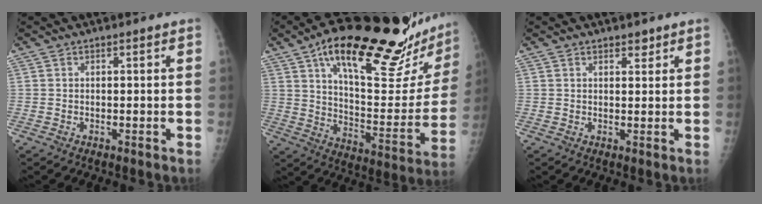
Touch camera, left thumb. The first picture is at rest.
{"total": 31.5, "force": [20.7, 9.3, 21.9], "torque": [-0.291, -0.062, 0.309]}
{"total": 1.6, "force": [1.2, 0.9, 0.6], "torque": [0.002, -0.008, 0.016]}